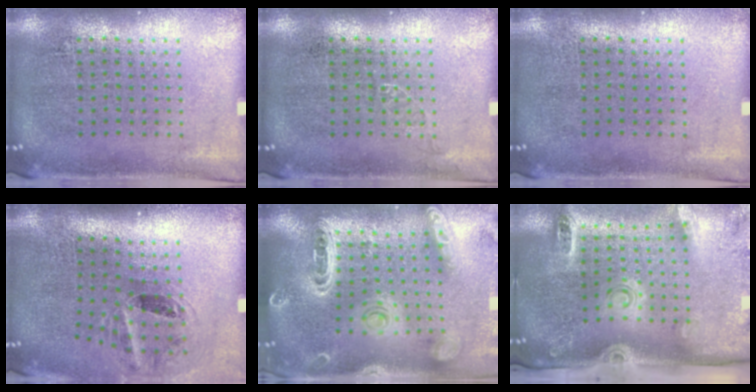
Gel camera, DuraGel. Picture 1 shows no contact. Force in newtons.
{"total": 0.6, "press": 0.6, "slide": 0.1}
{"total": 0.0}
{"total": 1.3, "press": 1.0, "slide": 0.9}
{"total": 1.9, "press": 1.9, "slide": 0.5}
{"total": 2.8, "press": 1.9, "slide": 2.1}